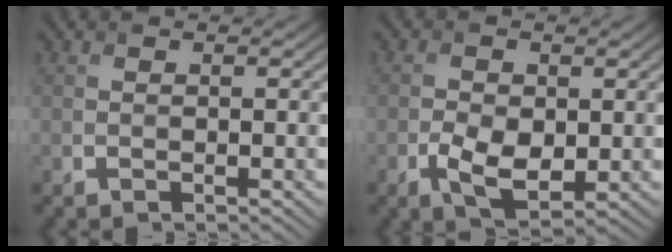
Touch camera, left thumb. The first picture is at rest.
{"total": 4.4, "force": [-1.0, 2.7, 3.4], "torque": [-0.069, -0.009, -0.018]}